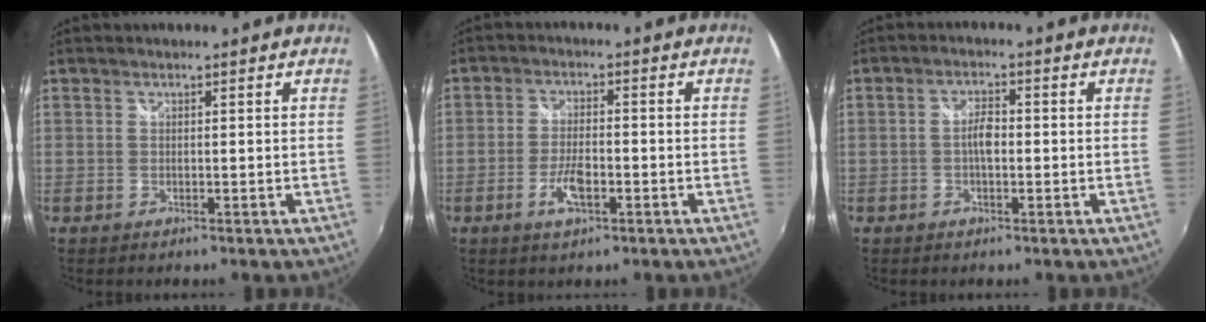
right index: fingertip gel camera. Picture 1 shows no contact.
{"total": 5.3, "force": [-2.3, 1.9, 4.4], "torque": [-0.095, -0.003, -0.043]}
{"total": 3.0, "force": [-0.5, 1.2, 2.7], "torque": [-0.052, 0.006, -0.011]}